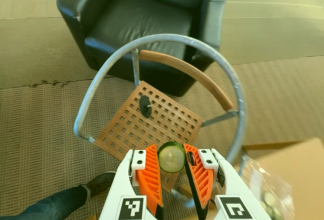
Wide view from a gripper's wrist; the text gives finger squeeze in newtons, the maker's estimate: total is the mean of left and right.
{"total": 6.8, "left": 6.7, "right": 6.8}